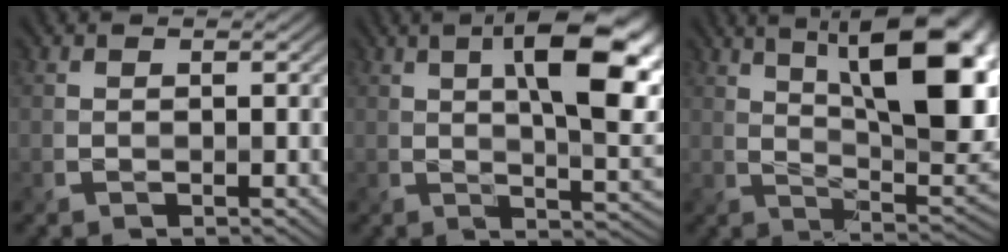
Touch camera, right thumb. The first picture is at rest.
{"total": 12.9, "force": [3.9, 3.8, 11.7], "torque": [-0.171, 0.002, 0.058]}
{"total": 16.8, "force": [6.7, 5.6, 14.4], "torque": [-0.194, 0.015, 0.101]}